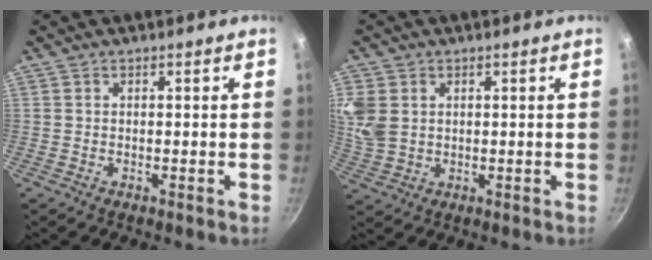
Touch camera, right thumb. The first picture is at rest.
{"total": 7.6, "force": [1.6, 5.7, 4.7], "torque": [-0.109, 0.001, 0.041]}